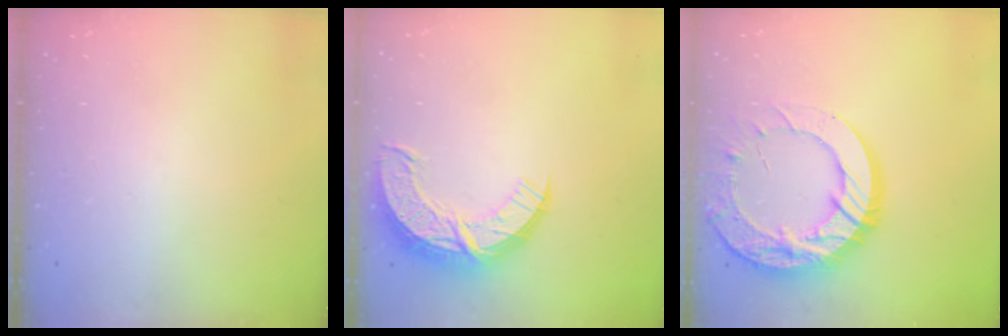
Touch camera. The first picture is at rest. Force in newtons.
{"total": 12.8, "press": 12.7, "slide": 0.9}
{"total": 21.2, "press": 21.1, "slide": 2.1}